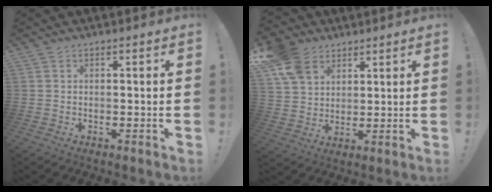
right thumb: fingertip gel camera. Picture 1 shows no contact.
{"total": 12.3, "force": [7.1, 8.6, 5.2], "torque": [-0.096, -0.031, 0.141]}